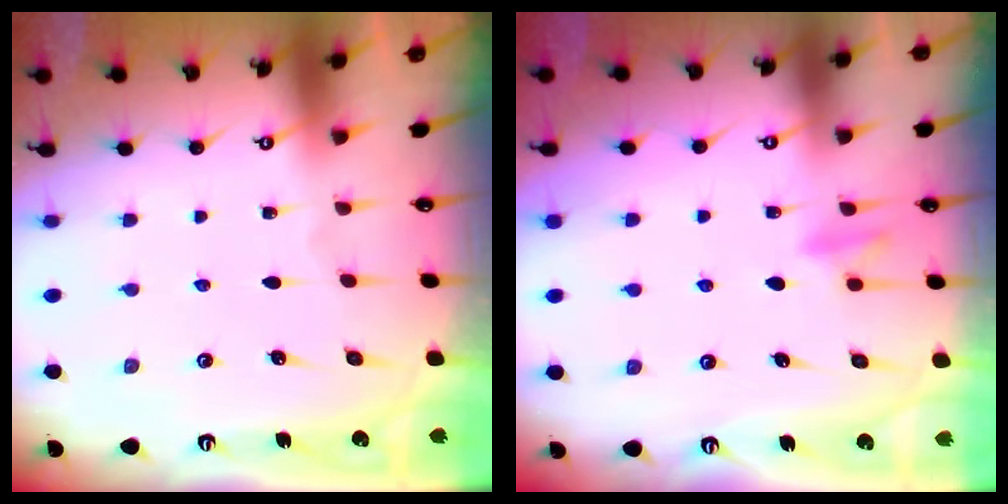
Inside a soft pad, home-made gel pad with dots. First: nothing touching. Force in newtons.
{"total": 9.2, "press": 9.2, "slide": 0.8}